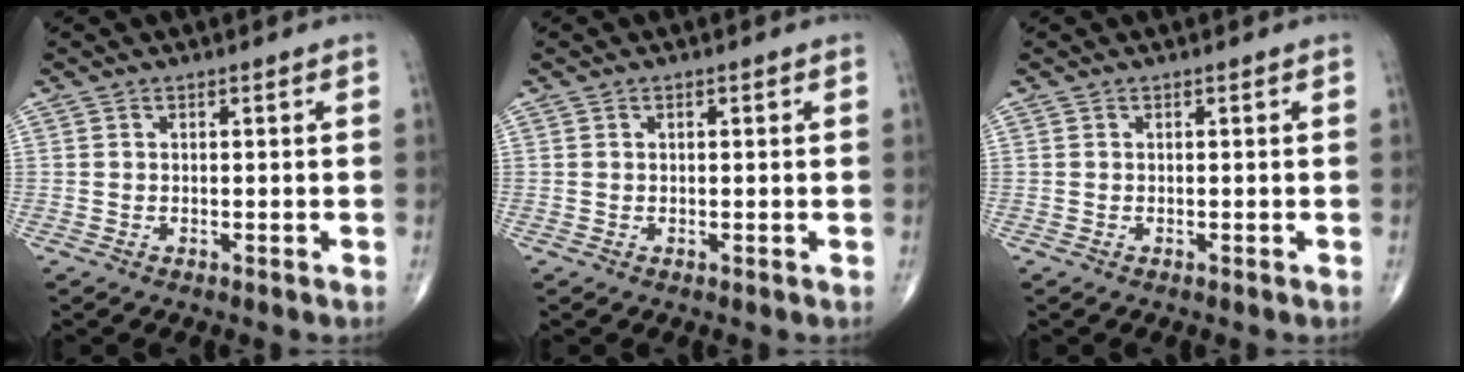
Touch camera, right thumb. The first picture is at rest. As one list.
[{"total": 0.7, "force": [0.3, 0.3, 0.5], "torque": [-0.009, 0.000, 0.004]}, {"total": 0.0}]